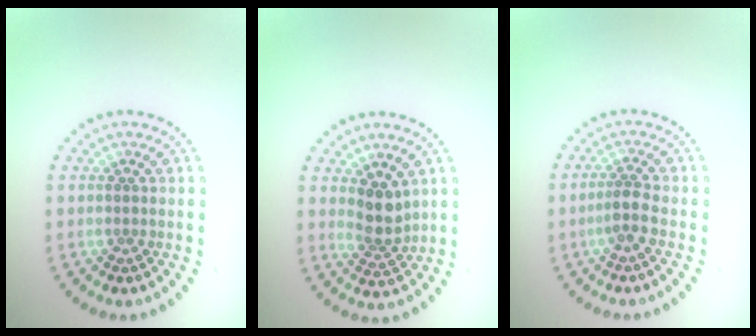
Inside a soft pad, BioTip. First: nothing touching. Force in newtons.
{"total": 2.7, "press": 2.2, "slide": 1.5}
{"total": 1.9, "press": 1.5, "slide": 1.2}